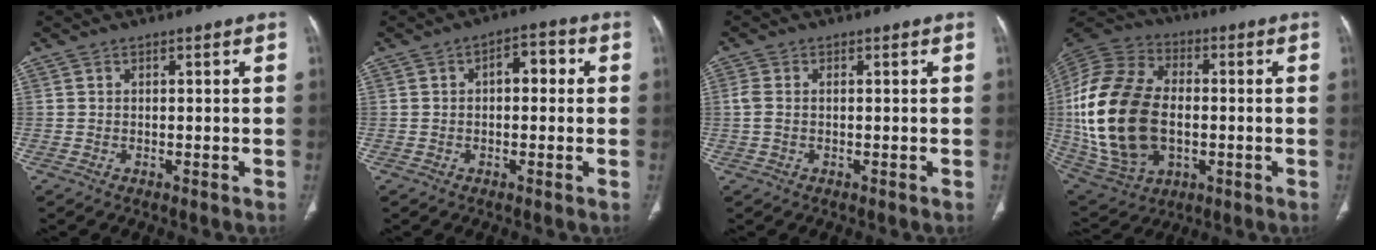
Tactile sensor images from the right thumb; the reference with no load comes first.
{"total": 4.6, "force": [0.4, 2.7, 3.7], "torque": [-0.032, 0.015, -0.003]}
{"total": 2.5, "force": [-0.1, 1.5, 2.0], "torque": [-0.062, 0.005, -0.002]}
{"total": 27.1, "force": [-1.6, 17.7, 20.5], "torque": [-0.428, 0.003, -0.011]}